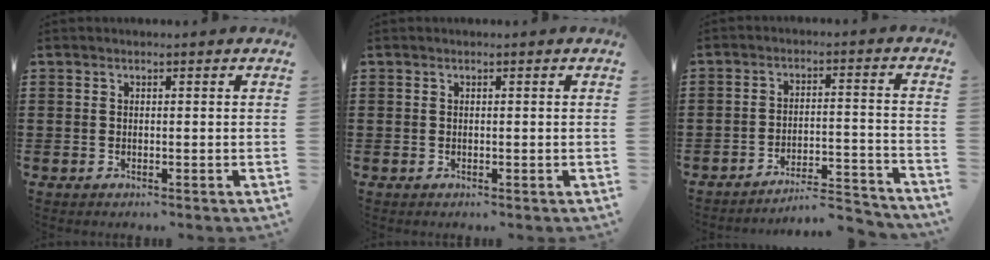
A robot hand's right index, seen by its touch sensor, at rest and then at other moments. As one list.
[{"total": 0.0}, {"total": 5.1, "force": [-4.9, 0.0, 1.5], "torque": [-0.029, -0.006, -0.099]}]